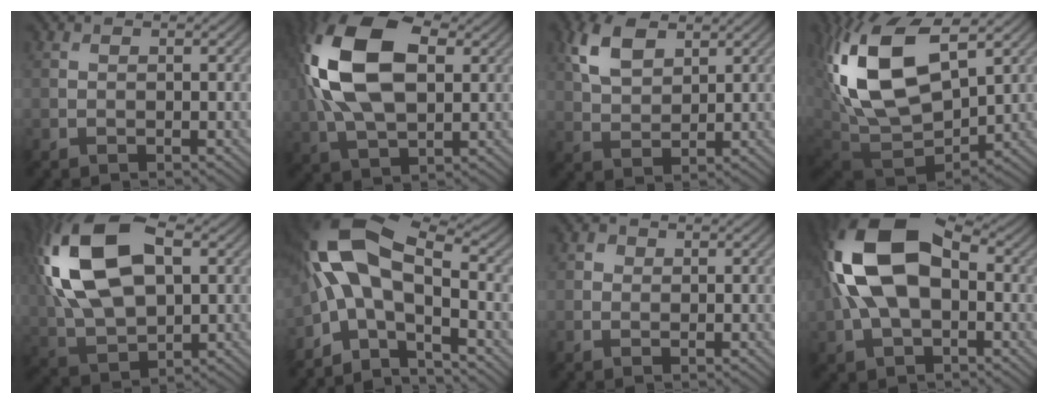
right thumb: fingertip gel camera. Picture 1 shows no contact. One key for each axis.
{"total": 16.2, "fx": 3.5, "fy": 9.5, "fz": 12.7, "tx": -0.301, "ty": 0.019, "tz": 0.066}
{"total": 6.8, "fx": 3.5, "fy": 3.7, "fz": 4.5, "tx": -0.105, "ty": 0.005, "tz": 0.069}
{"total": 16.5, "fx": 5.2, "fy": 9.0, "fz": 12.8, "tx": -0.292, "ty": 0.007, "tz": 0.106}
{"total": 17.9, "fx": 4.8, "fy": 10.5, "fz": 13.6, "tx": -0.312, "ty": 0.017, "tz": 0.090}
{"total": 12.6, "fx": -1.9, "fy": 5.7, "fz": 11.0, "tx": -0.235, "ty": 0.020, "tz": -0.056}
{"total": 1.1, "fx": 0.4, "fy": 1.0, "fz": 0.3, "tx": -0.003, "ty": -0.001, "tz": 0.002}
{"total": 16.1, "fx": 1.4, "fy": 9.4, "fz": 13.0, "tx": -0.275, "ty": 0.019, "tz": 0.013}